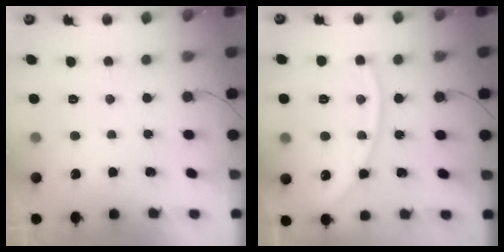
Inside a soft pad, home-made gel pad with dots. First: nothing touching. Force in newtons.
{"total": 12.8, "press": 12.7, "slide": 1.5}